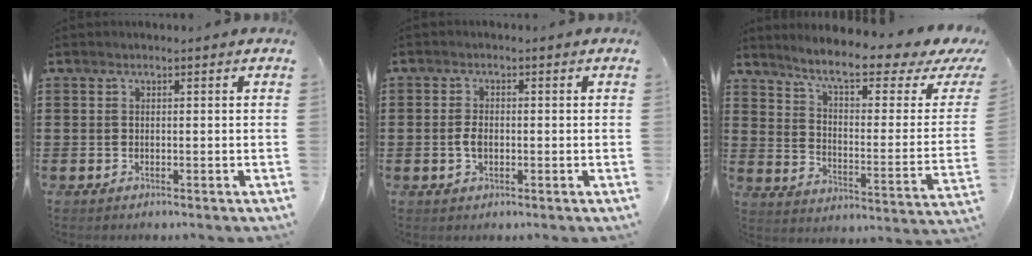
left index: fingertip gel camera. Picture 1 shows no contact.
{"total": 2.5, "force": [-0.2, 1.3, 2.1], "torque": [-0.049, -0.001, -0.006]}
{"total": 8.7, "force": [6.7, 0.4, 5.5], "torque": [-0.117, -0.048, 0.106]}